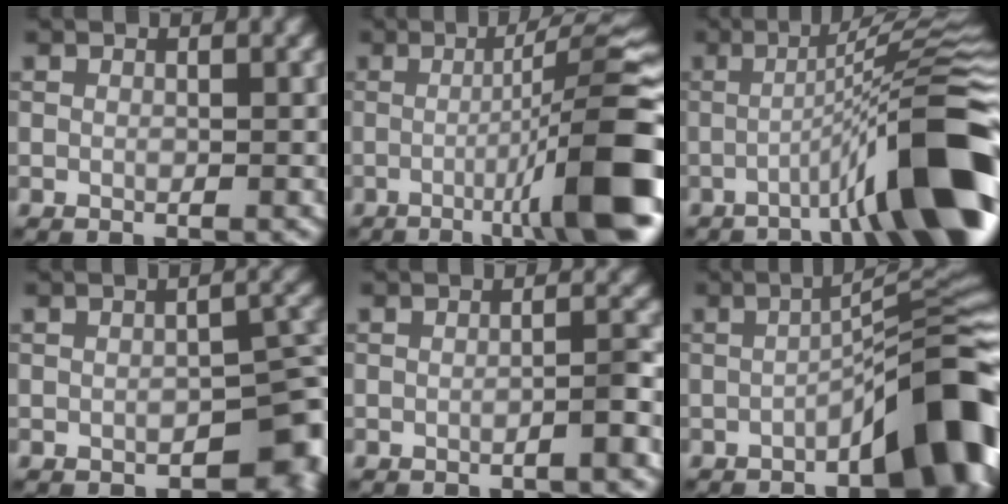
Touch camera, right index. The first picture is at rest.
{"total": 12.4, "force": [-3.2, 1.6, 11.8], "torque": [-0.147, 0.018, -0.050]}
{"total": 11.9, "force": [-4.3, 1.5, 11.0], "torque": [-0.137, 0.025, -0.070]}
{"total": 4.7, "force": [-2.0, 2.6, 3.4], "torque": [-0.027, 0.001, -0.027]}
{"total": 1.7, "force": [-0.9, 0.2, 1.4], "torque": [-0.017, 0.011, -0.021]}
{"total": 10.4, "force": [-4.4, 2.4, 9.1], "torque": [-0.108, 0.024, -0.067]}